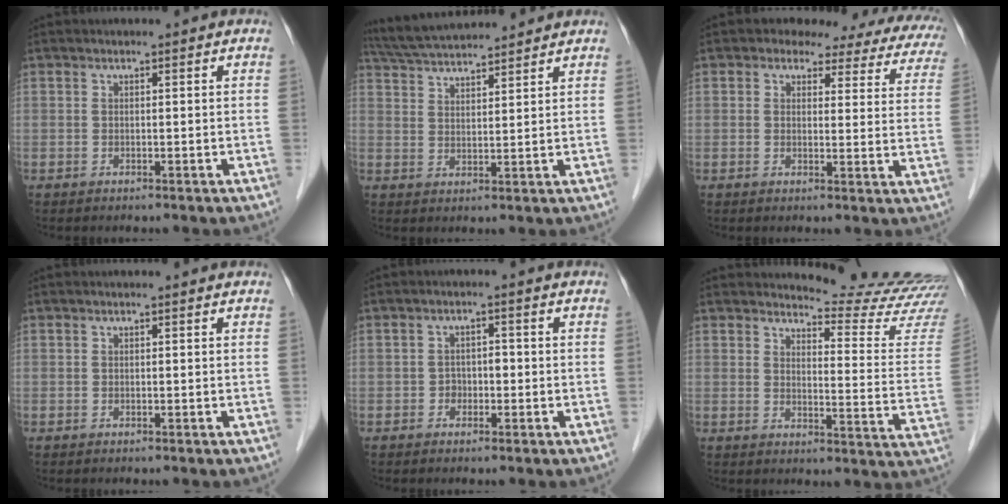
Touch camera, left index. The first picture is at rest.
{"total": 10.5, "force": [9.9, 0.8, 3.5], "torque": [-0.072, 0.032, 0.168]}
{"total": 14.0, "force": [11.0, 6.0, 6.3], "torque": [-0.049, 0.008, 0.096]}
{"total": 0.0}
{"total": 1.9, "force": [-0.8, 1.5, 0.9], "torque": [-0.007, 0.008, -0.013]}
{"total": 15.7, "force": [15.5, -0.7, 1.9], "torque": [-0.018, -0.143, 0.161]}